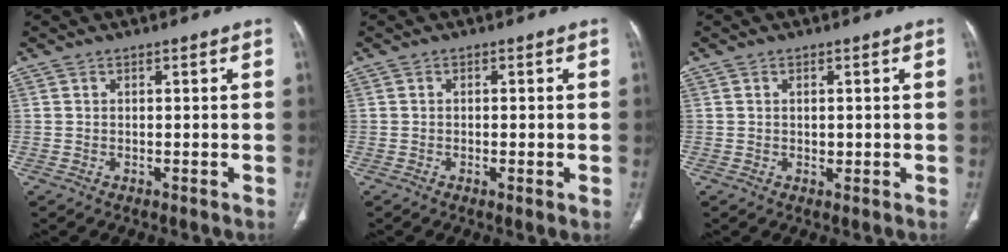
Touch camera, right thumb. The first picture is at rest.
{"total": 2.1, "force": [-0.5, 0.3, 2.0], "torque": [-0.039, -0.006, -0.010]}
{"total": 1.1, "force": [0.1, 0.8, 0.9], "torque": [-0.011, -0.001, 0.002]}